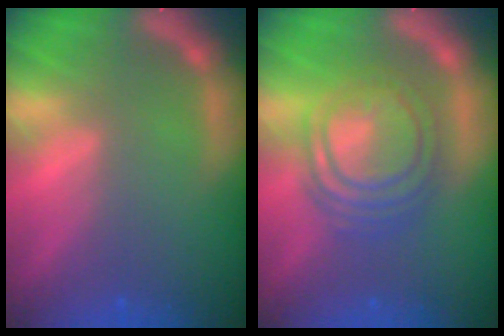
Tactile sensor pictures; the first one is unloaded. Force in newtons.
{"total": 8.6}